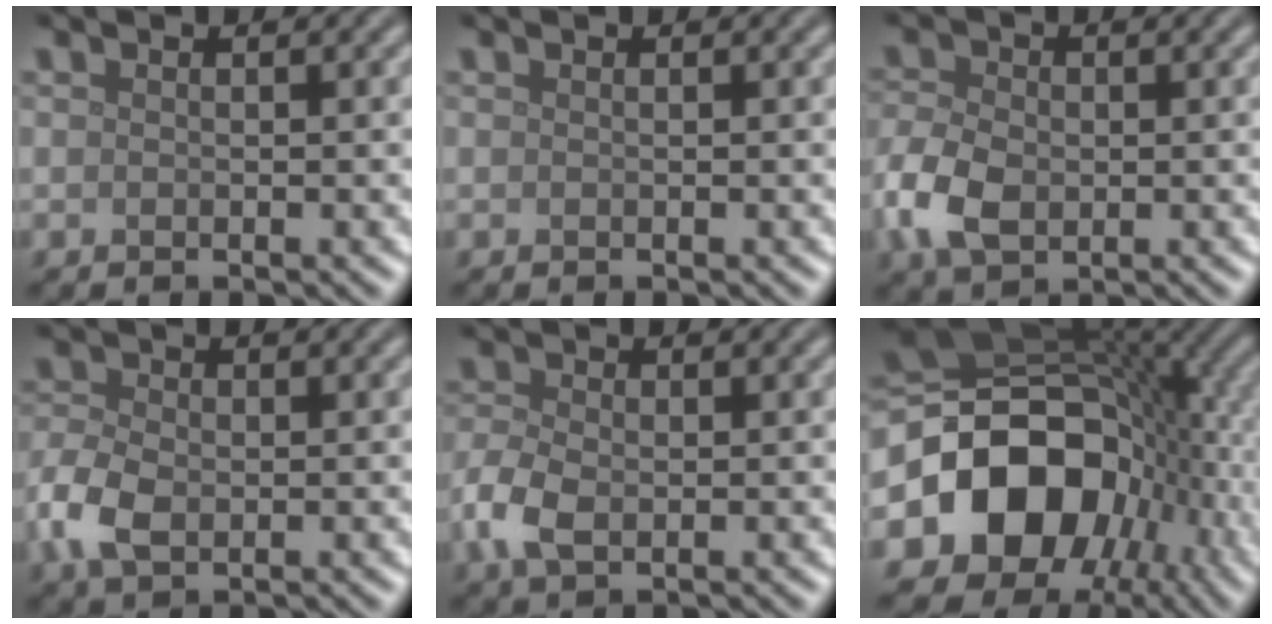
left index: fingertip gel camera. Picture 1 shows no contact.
{"total": 0.0}
{"total": 5.2, "force": [-1.4, 3.7, 3.5], "torque": [-0.084, 0.001, -0.035]}
{"total": 4.3, "force": [-1.1, 2.9, 3.0], "torque": [-0.077, -0.002, -0.028]}
{"total": 3.6, "force": [-0.9, 2.3, 2.6], "torque": [-0.069, -0.004, -0.025]}
{"total": 15.8, "force": [-3.4, 12.2, 9.4], "torque": [-0.172, -0.015, -0.059]}